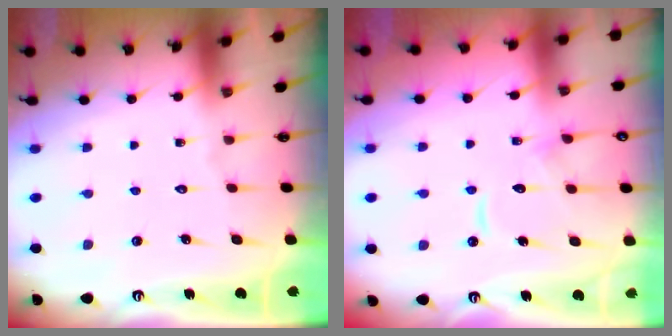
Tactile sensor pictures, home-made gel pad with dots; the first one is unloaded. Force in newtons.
{"total": 11.5, "press": 11.5, "slide": 1.2}